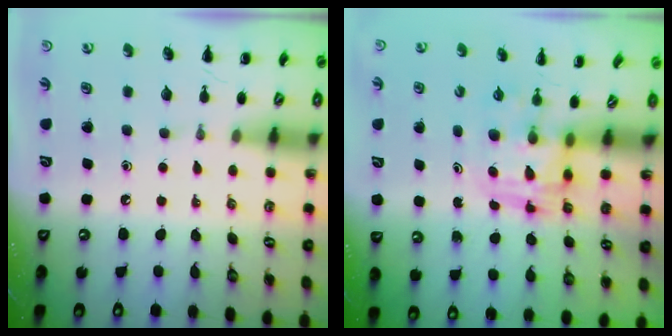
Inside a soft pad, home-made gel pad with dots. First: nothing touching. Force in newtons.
{"total": 3.6, "press": 3.5, "slide": 0.6}